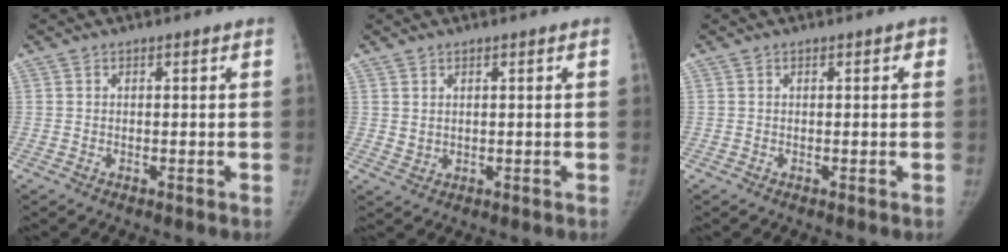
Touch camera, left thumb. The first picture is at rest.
{"total": 1.5, "force": [0.7, 1.0, 0.8], "torque": [-0.010, -0.009, 0.019]}
{"total": 1.1, "force": [0.5, 0.5, 0.9], "torque": [-0.004, 0.002, 0.003]}